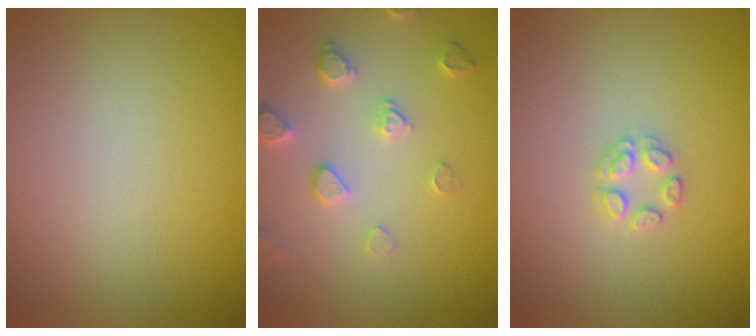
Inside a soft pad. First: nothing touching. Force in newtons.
{"total": 2.9, "press": 2.8, "slide": 0.7}
{"total": 1.7, "press": 1.6, "slide": 0.2}